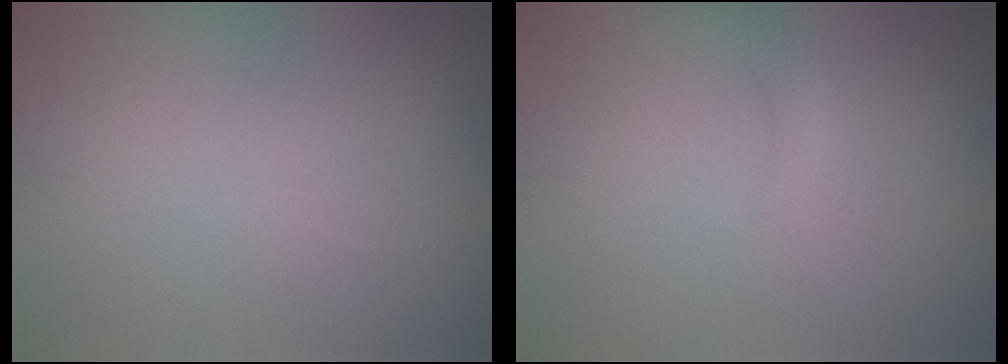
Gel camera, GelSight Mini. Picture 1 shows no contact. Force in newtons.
{"total": 1.3, "press": 1.3, "slide": 0.1}